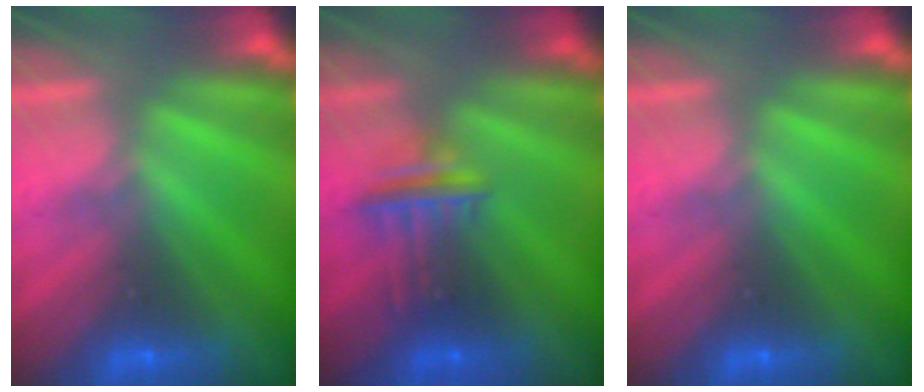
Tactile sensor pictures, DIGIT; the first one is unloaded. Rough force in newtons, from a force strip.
{"total": 2.8}
{"total": 0.0}